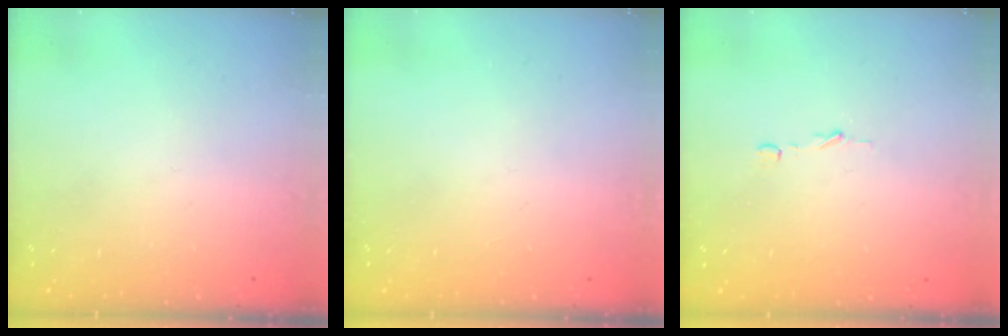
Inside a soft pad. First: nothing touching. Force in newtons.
{"total": 0.0}
{"total": 2.8, "press": 2.8, "slide": 0.2}